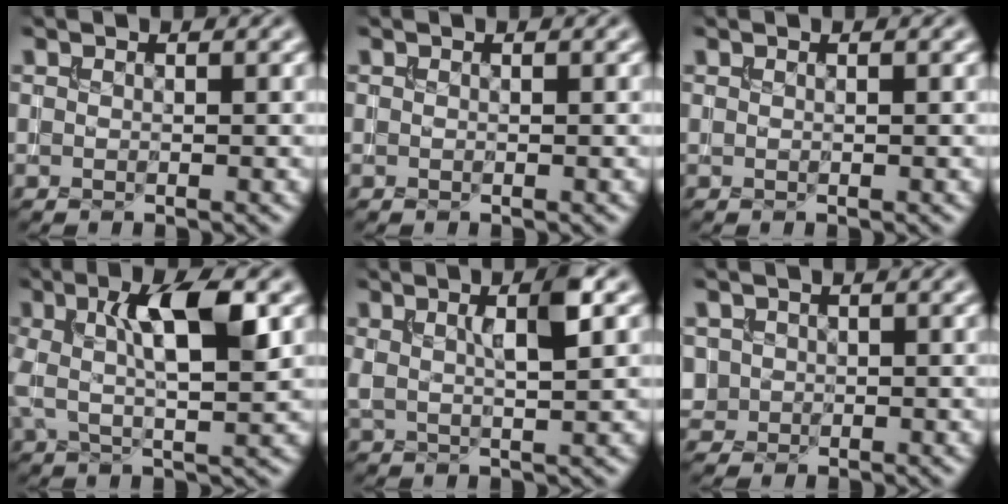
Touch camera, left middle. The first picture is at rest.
{"total": 0.0}
{"total": 0.0}
{"total": 7.1, "force": [1.3, 2.4, 6.5], "torque": [-0.114, 0.003, 0.020]}
{"total": 4.0, "force": [1.4, 0.8, 3.6], "torque": [-0.059, 0.001, 0.026]}
{"total": 1.5, "force": [0.1, 1.5, 0.2], "torque": [-0.002, -0.006, 0.009]}